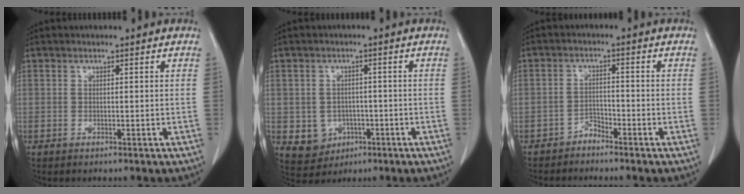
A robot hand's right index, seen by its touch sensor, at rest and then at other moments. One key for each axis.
{"total": 5.2, "fx": -1.4, "fy": 4.8, "fz": 1.4, "tx": -0.020, "ty": 0.005, "tz": -0.009}
{"total": 2.2, "fx": -2.0, "fy": 0.7, "fz": 0.3, "tx": 0.001, "ty": 0.003, "tz": -0.036}